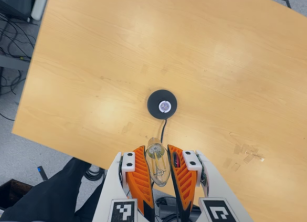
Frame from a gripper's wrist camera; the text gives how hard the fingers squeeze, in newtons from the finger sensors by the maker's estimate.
{"total": 21.0, "left": 23.6, "right": 18.4}